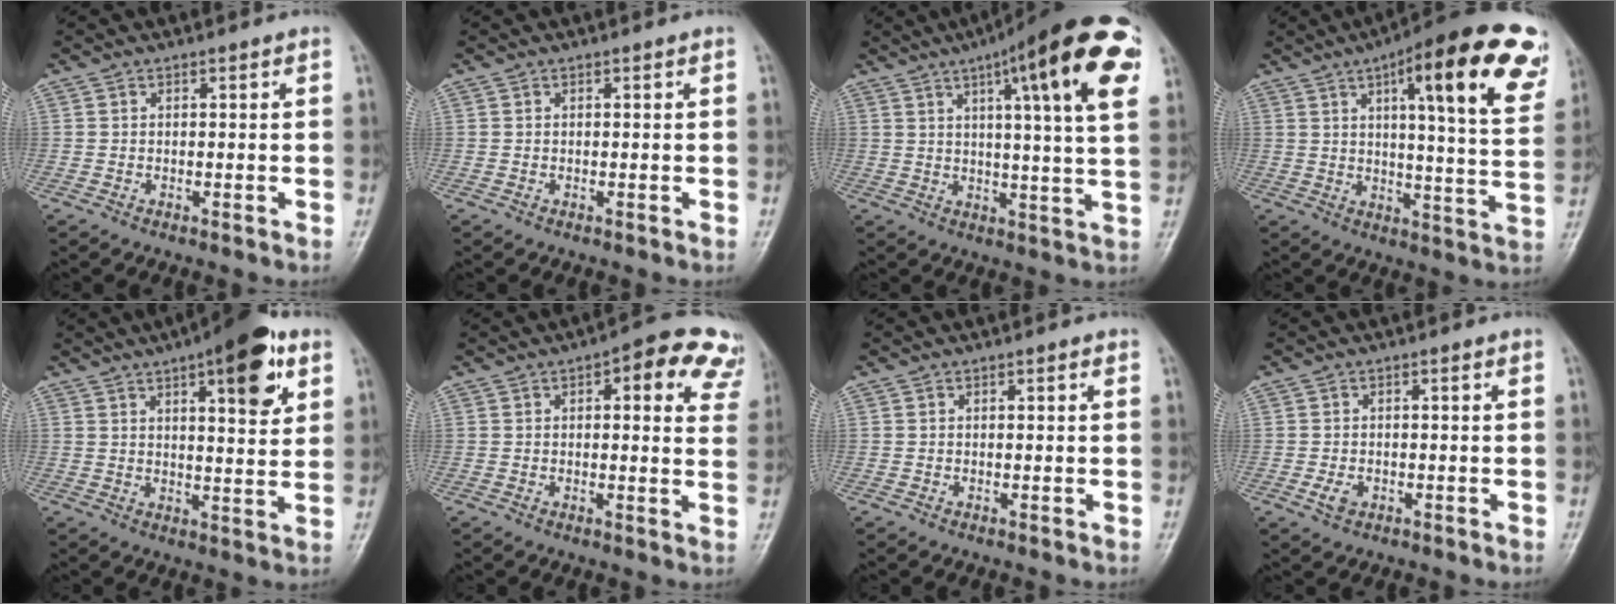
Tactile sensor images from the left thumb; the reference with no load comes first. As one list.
[{"total": 0.0}, {"total": 21.5, "force": [9.2, 3.8, 19.1], "torque": [-0.254, -0.011, 0.120]}, {"total": 23.4, "force": [11.0, 5.4, 19.9], "torque": [-0.245, -0.021, 0.143]}, {"total": 13.5, "force": [6.6, 4.4, 11.0], "torque": [-0.125, -0.022, 0.086]}, {"total": 13.2, "force": [6.9, 5.3, 9.9], "torque": [-0.073, -0.015, 0.061]}, {"total": 0.6, "force": [0.2, 0.1, 0.5], "torque": [-0.010, 0.001, 0.002]}, {"total": 2.3, "force": [-0.8, 1.5, 1.5], "torque": [-0.029, 0.002, -0.013]}]